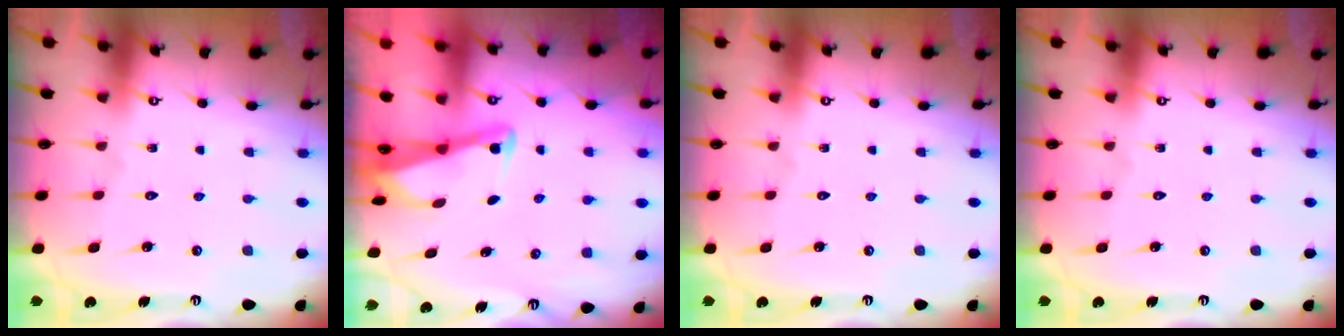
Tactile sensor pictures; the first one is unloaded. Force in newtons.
{"total": 2.8, "press": 2.8, "slide": 0.3}
{"total": 0.0}
{"total": 0.0}